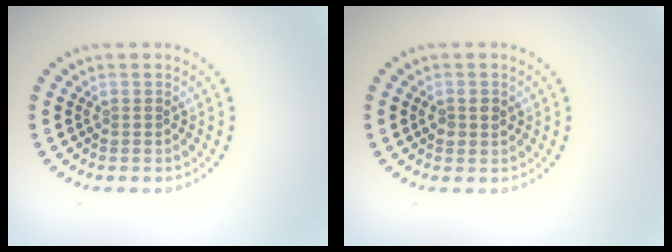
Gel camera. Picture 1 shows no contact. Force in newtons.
{"total": 1.5, "press": 1.5, "slide": 0.1}